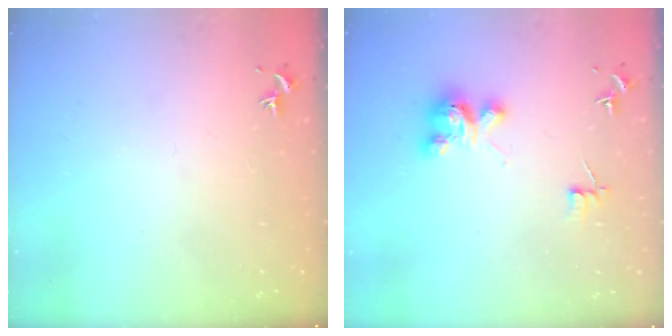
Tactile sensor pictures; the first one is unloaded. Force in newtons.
{"total": 5.7, "press": 5.7, "slide": 0.4}